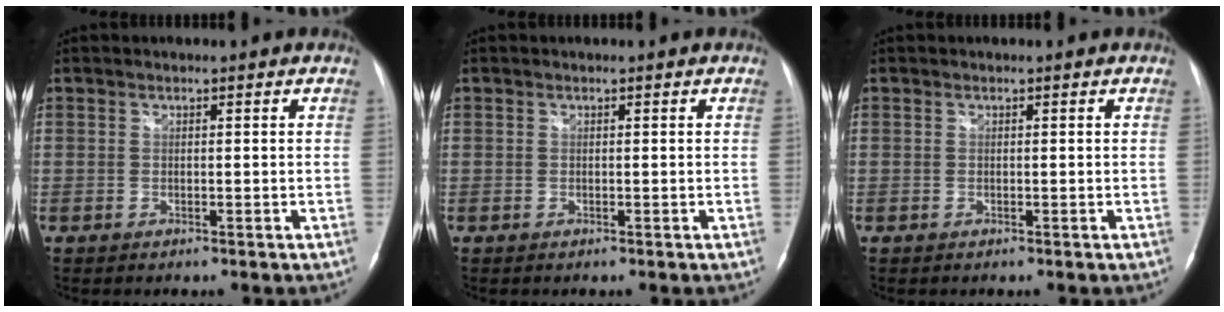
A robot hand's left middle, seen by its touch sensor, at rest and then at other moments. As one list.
[{"total": 0.0}, {"total": 0.0}]